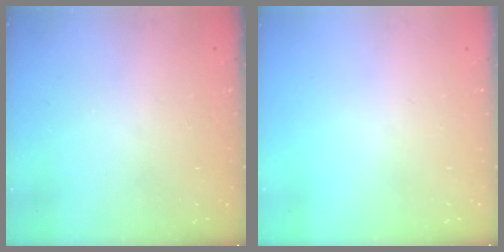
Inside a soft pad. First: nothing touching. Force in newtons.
{"total": 0.0}